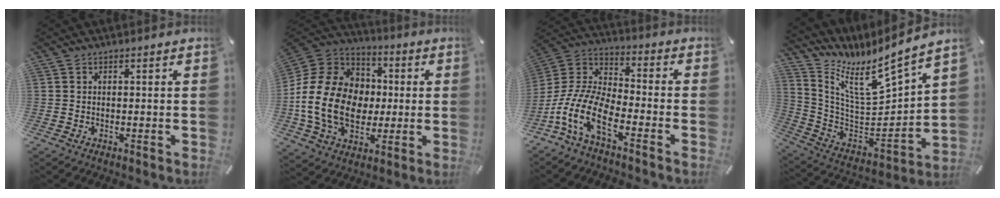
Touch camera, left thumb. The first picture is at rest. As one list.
[{"total": 20.4, "force": [-2.4, 16.4, 11.9], "torque": [-0.242, 0.023, -0.038]}, {"total": 13.5, "force": [-7.9, 5.7, 9.2], "torque": [-0.219, 0.004, -0.155]}, {"total": 11.7, "force": [9.6, 3.1, 5.9], "torque": [-0.120, -0.110, 0.160]}]